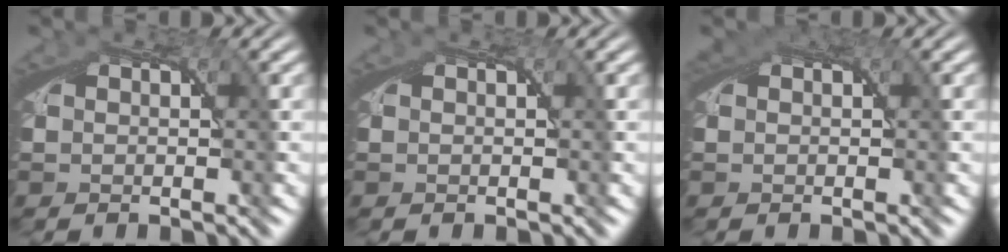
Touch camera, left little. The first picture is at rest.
{"total": 0.0}
{"total": 0.6, "force": [0.4, 0.4, 0.3], "torque": [-0.005, 0.000, 0.005]}